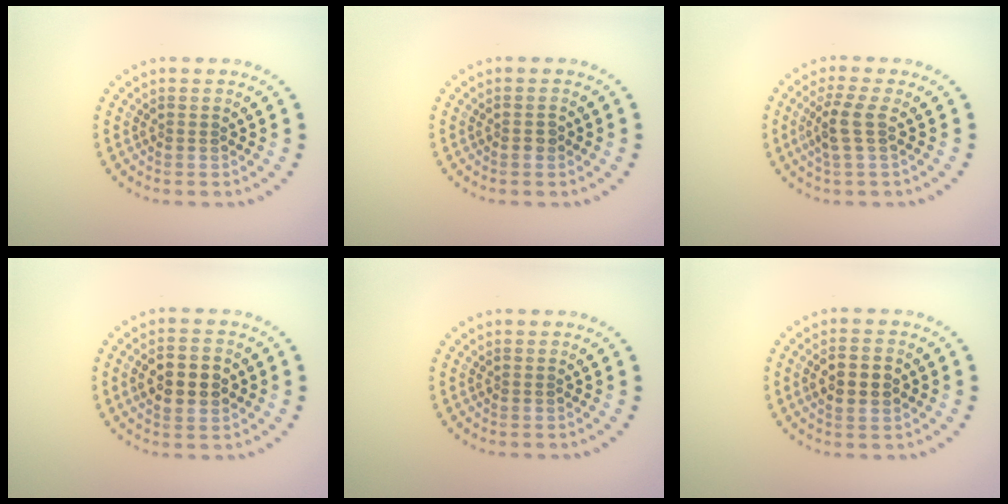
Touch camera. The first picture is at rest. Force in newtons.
{"total": 0.8, "press": 0.7, "slide": 0.3}
{"total": 2.6, "press": 2.1, "slide": 1.6}
{"total": 4.8, "press": 4.7, "slide": 0.1}
{"total": 0.0}
{"total": 3.0, "press": 3.0, "slide": 0.3}